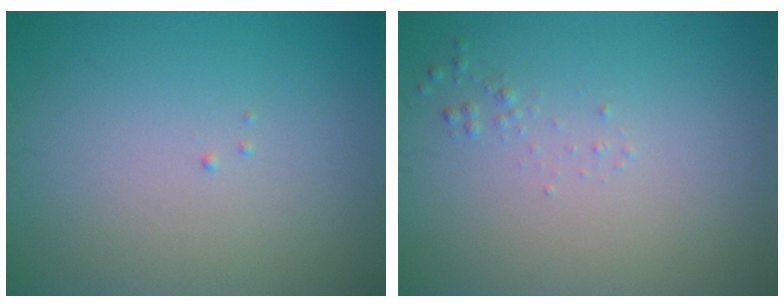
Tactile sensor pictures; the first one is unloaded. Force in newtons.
{"total": 0.6, "press": 0.6, "slide": 0.0}